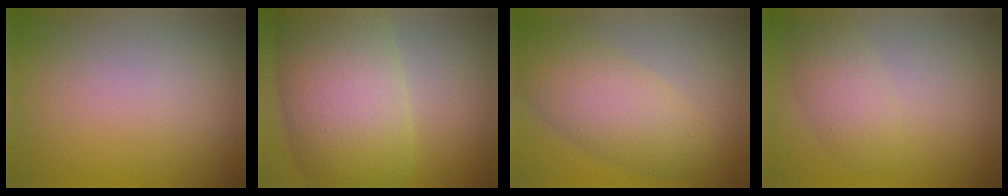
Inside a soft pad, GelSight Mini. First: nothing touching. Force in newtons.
{"total": 11.7, "press": 11.7, "slide": 0.7}
{"total": 5.8, "press": 5.8, "slide": 0.1}
{"total": 3.0, "press": 3.0, "slide": 0.1}